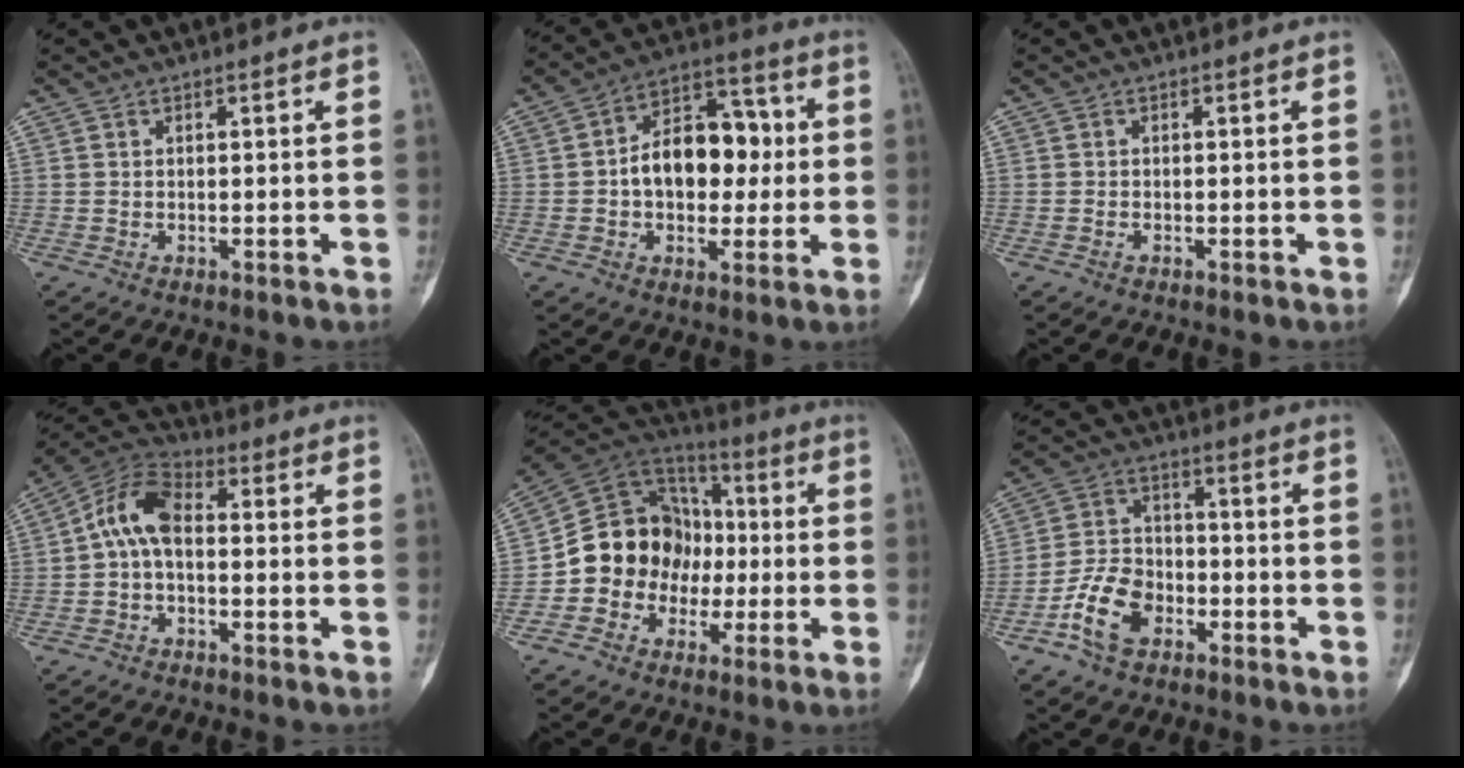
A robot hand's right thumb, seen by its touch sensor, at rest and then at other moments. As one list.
[{"total": 14.7, "force": [0.2, 9.9, 10.9], "torque": [-0.123, 0.036, -0.002]}, {"total": 0.0}, {"total": 9.0, "force": [-0.2, 5.4, 7.2], "torque": [-0.130, 0.032, -0.020]}, {"total": 15.8, "force": [-2.4, 13.8, 7.4], "torque": [-0.083, 0.057, -0.048]}, {"total": 9.8, "force": [-4.7, 6.5, 5.6], "torque": [-0.093, 0.033, -0.094]}]